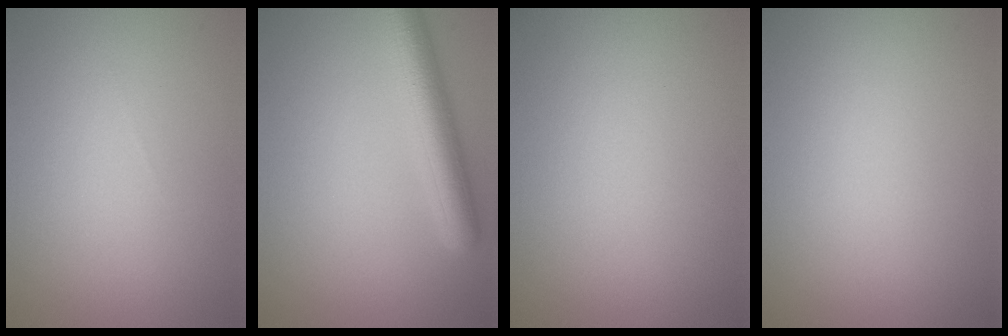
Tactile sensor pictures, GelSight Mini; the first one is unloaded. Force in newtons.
{"total": 5.4, "press": 5.4, "slide": 0.2}
{"total": 0.0}
{"total": 0.0}